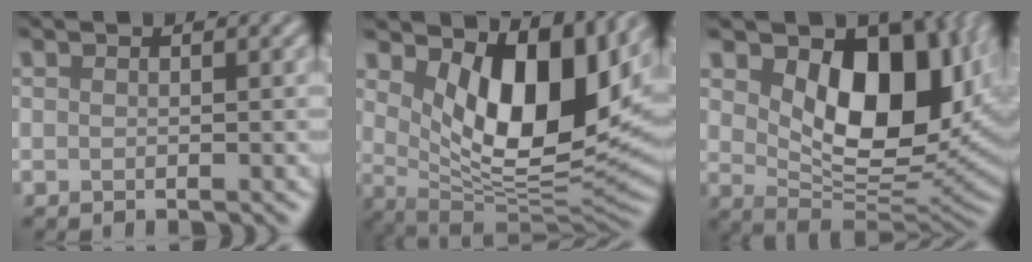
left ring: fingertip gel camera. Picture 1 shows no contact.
{"total": 10.9, "force": [3.4, 5.1, 9.0], "torque": [-0.140, -0.024, 0.059]}
{"total": 11.2, "force": [3.3, 6.4, 8.6], "torque": [-0.124, -0.020, 0.056]}